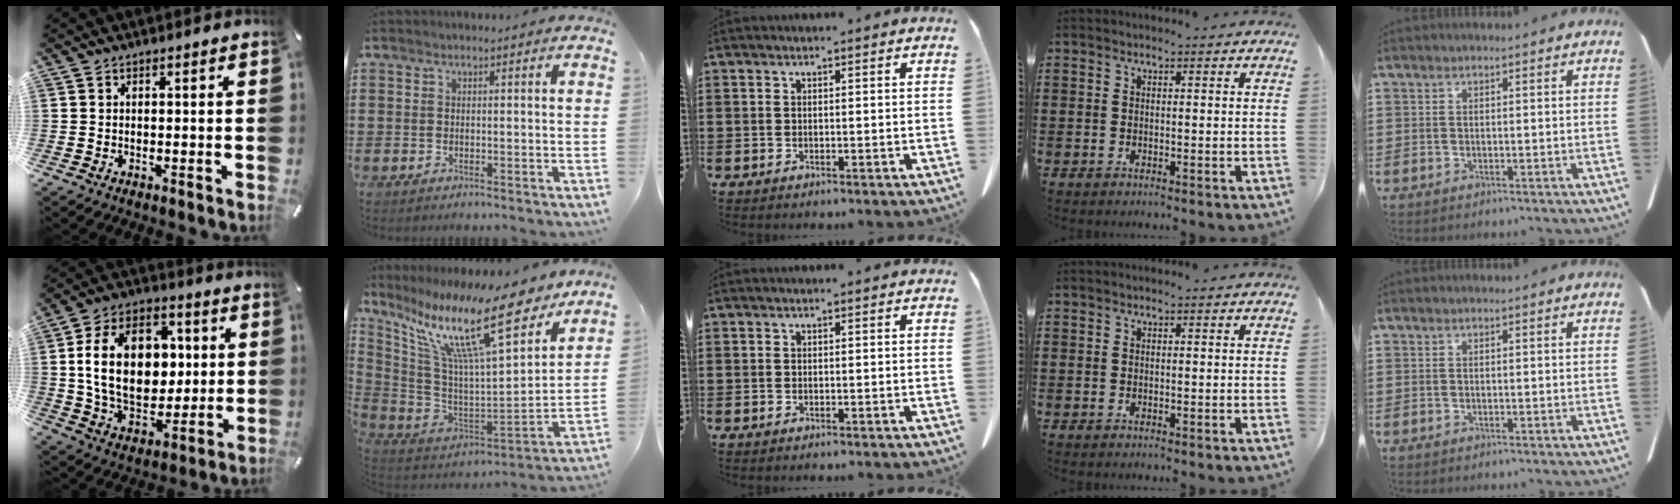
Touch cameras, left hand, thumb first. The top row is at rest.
{"thumb": {"total": 19.9, "force": [2.6, 13.9, 14.0], "torque": [-0.257, 0.011, 0.048]}, "index": {"total": 18.1, "force": [11.9, 2.8, 13.4], "torque": [-0.280, -0.079, 0.190]}}